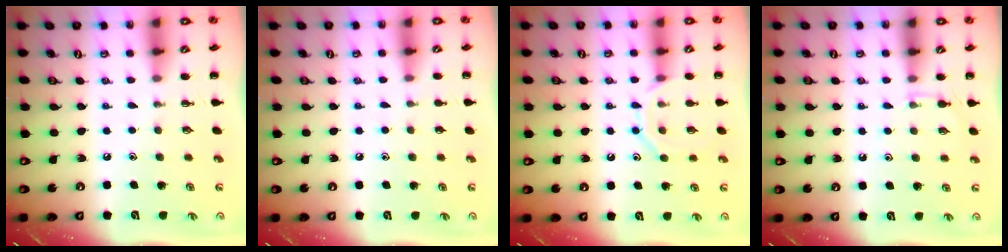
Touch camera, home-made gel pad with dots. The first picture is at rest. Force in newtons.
{"total": 2.9, "press": 2.6, "slide": 1.2}
{"total": 10.2, "press": 10.1, "slide": 0.6}
{"total": 3.8, "press": 3.6, "slide": 1.3}